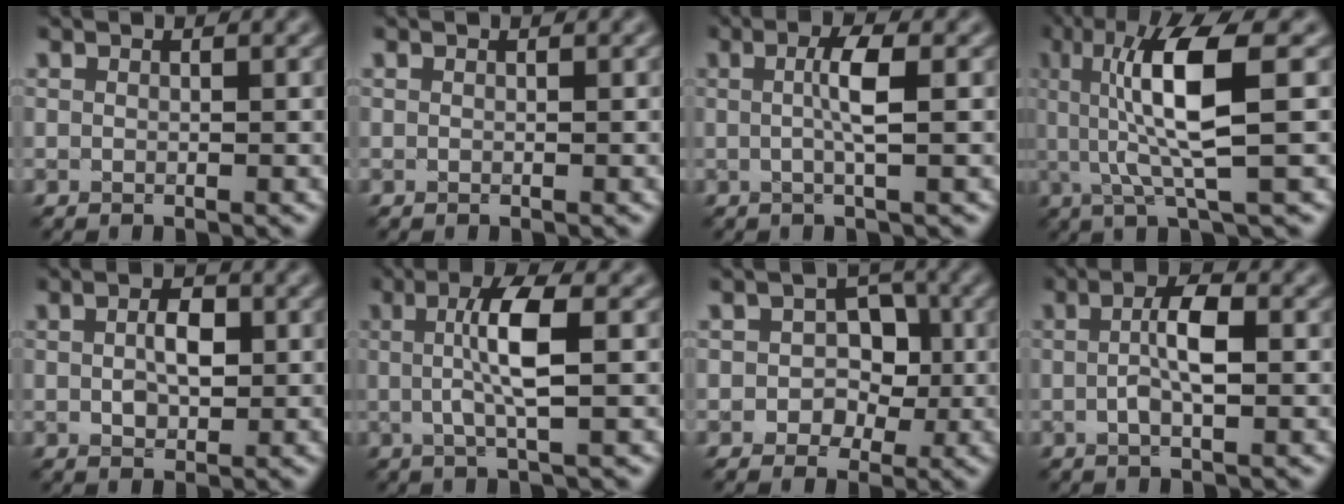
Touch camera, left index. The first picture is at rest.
{"total": 0.0}
{"total": 2.9, "force": [0.1, 0.4, 2.8], "torque": [-0.054, 0.003, 0.000]}
{"total": 7.9, "force": [1.1, 1.6, 7.7], "torque": [-0.135, 0.000, 0.023]}
{"total": 3.0, "force": [0.2, 1.8, 2.4], "torque": [-0.048, 0.002, 0.004]}
{"total": 4.7, "force": [0.4, 0.9, 4.6], "torque": [-0.086, 0.004, 0.005]}
{"total": 3.8, "force": [-0.4, 3.1, 2.1], "torque": [-0.002, -0.001, -0.019]}
{"total": 3.4, "force": [-0.1, 1.0, 3.2], "torque": [-0.062, 0.004, -0.005]}